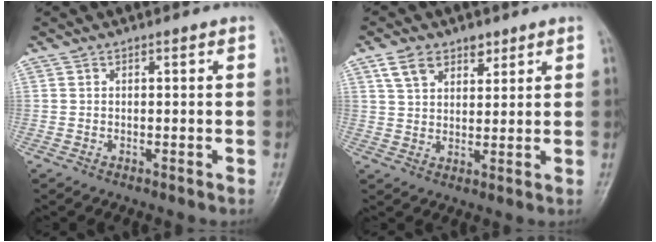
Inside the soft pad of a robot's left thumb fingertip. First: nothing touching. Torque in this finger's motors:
{"motor_torque": [0.76, 0.46, 0.51, -0.60, 0.05]}